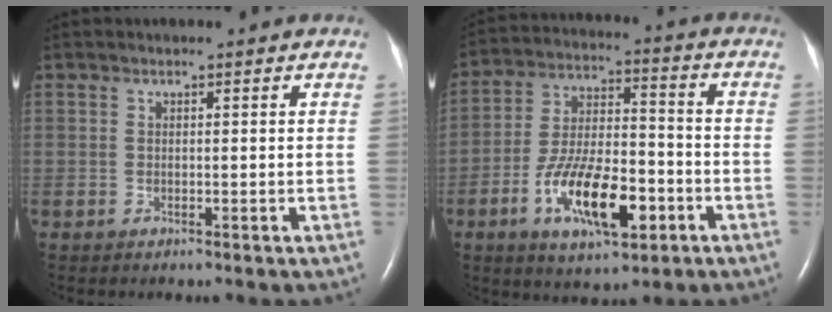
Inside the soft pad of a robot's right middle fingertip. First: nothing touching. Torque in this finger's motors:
{"motor_torque": [1.37, -0.77, 0.40, 0.18]}